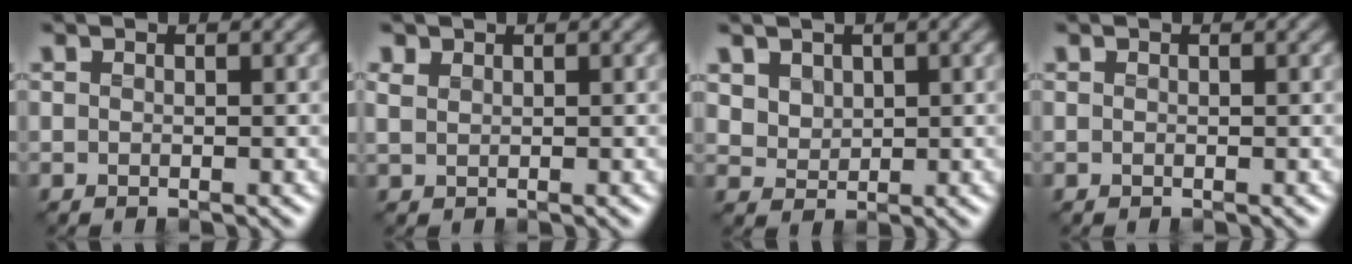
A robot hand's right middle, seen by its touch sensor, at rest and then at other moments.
{"total": 1.1, "force": [0.8, 0.7, 0.4], "torque": [-0.015, 0.000, 0.017]}
{"total": 3.1, "force": [1.6, 2.2, 1.4], "torque": [-0.051, -0.005, 0.045]}
{"total": 0.0}